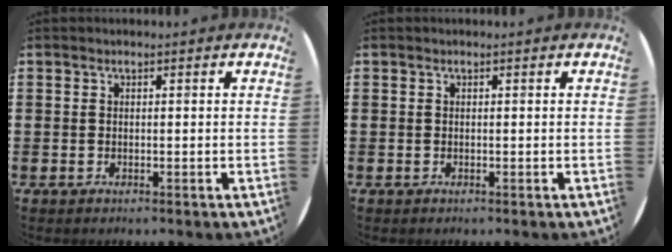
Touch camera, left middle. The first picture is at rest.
{"total": 0.0}